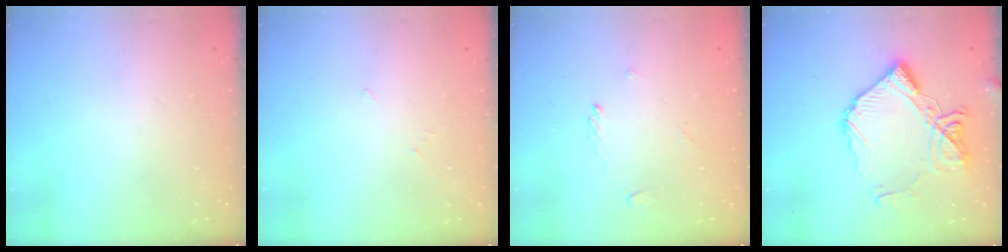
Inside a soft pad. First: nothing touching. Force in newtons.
{"total": 2.6, "press": 2.6, "slide": 0.3}
{"total": 1.4, "press": 1.3, "slide": 0.4}
{"total": 16.5, "press": 16.4, "slide": 1.7}